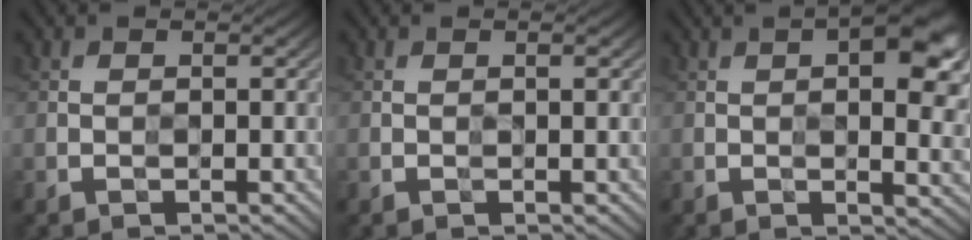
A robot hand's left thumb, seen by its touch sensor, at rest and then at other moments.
{"total": 0.6, "force": [0.1, 0.1, 0.6], "torque": [-0.009, -0.001, 0.002]}
{"total": 10.9, "force": [3.1, 4.7, 9.3], "torque": [-0.118, 0.014, 0.031]}